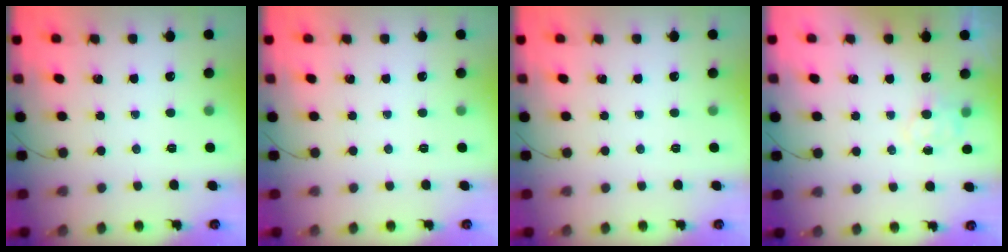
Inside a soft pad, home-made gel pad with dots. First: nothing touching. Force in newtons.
{"total": 0.0}
{"total": 0.0}
{"total": 5.2, "press": 5.1, "slide": 0.8}